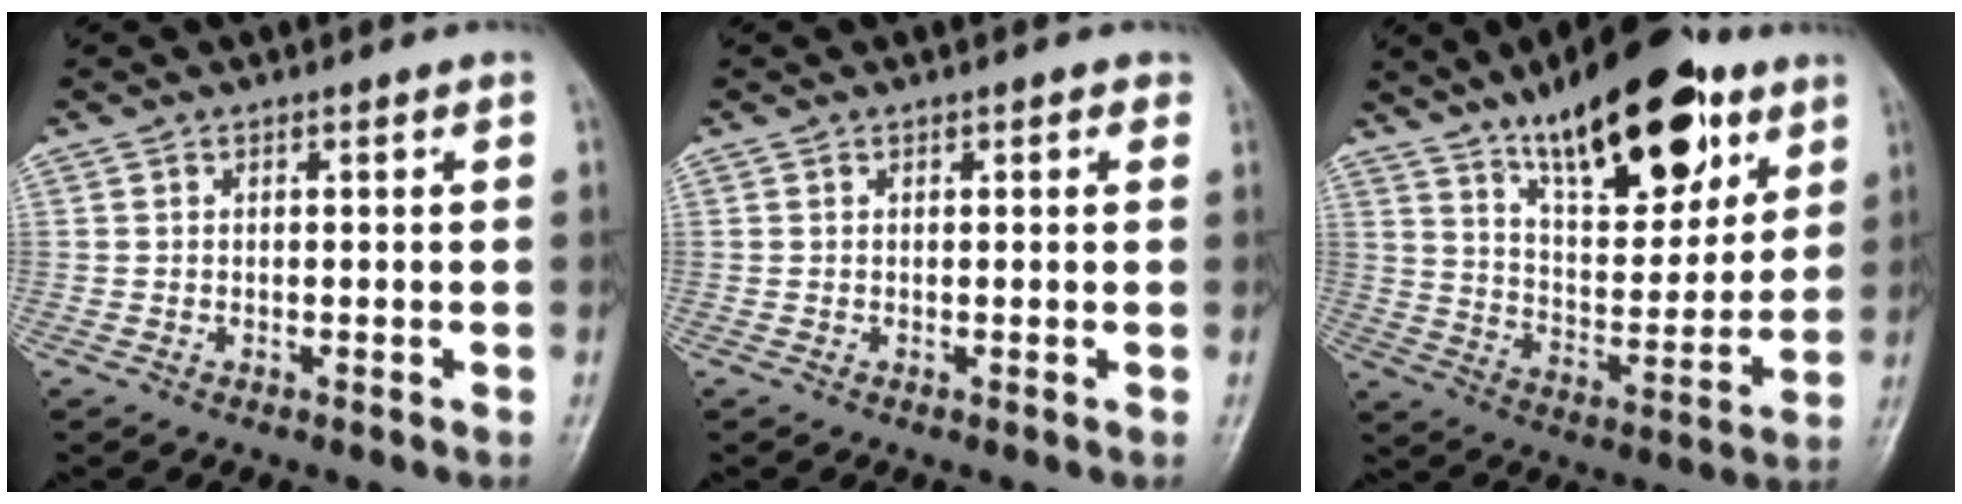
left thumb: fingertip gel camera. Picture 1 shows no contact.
{"total": 1.0, "force": [0.6, 0.6, 0.7], "torque": [-0.001, 0.000, 0.002]}
{"total": 22.9, "force": [13.9, 8.8, 15.9], "torque": [-0.202, -0.054, 0.230]}